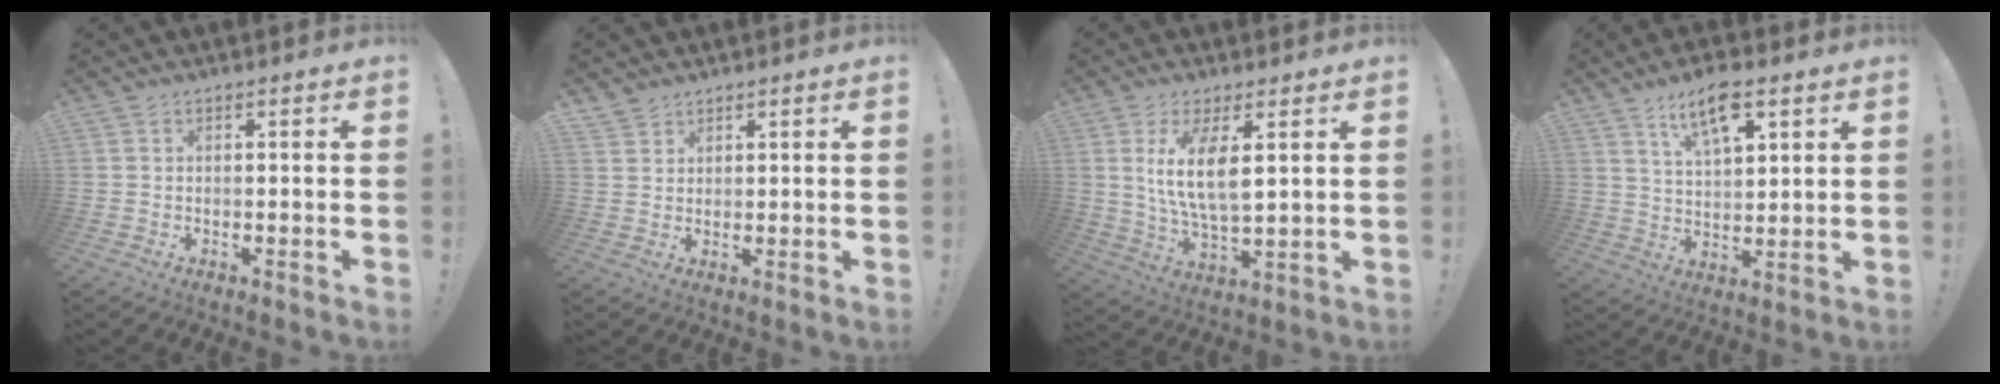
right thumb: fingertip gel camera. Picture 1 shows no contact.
{"total": 2.6, "force": [2.3, 1.2, 0.1], "torque": [0.008, -0.020, 0.041]}
{"total": 11.3, "force": [3.7, 3.9, 10.0], "torque": [-0.186, -0.022, 0.060]}
{"total": 10.4, "force": [5.9, 4.0, 7.6], "torque": [-0.116, -0.020, 0.101]}